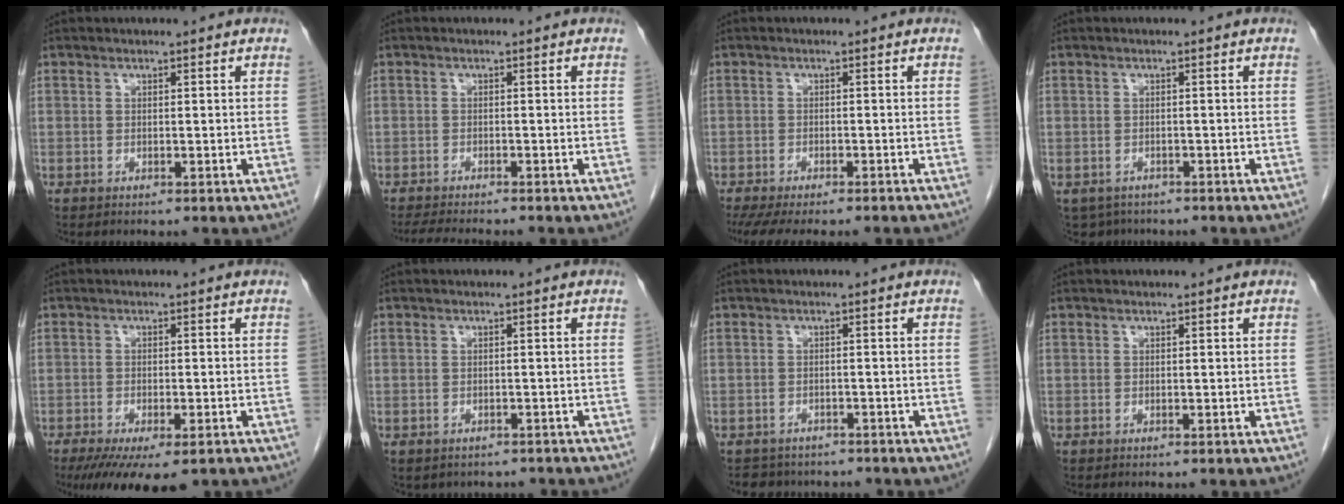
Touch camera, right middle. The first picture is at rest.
{"total": 6.6, "force": [-6.0, 0.6, 2.9], "torque": [-0.045, -0.017, -0.092]}
{"total": 13.1, "force": [-11.2, 2.5, 6.2], "torque": [-0.102, -0.016, -0.146]}
{"total": 4.0, "force": [-3.1, 2.5, 0.4], "torque": [0.001, 0.001, -0.045]}
{"total": 10.1, "force": [-7.1, 2.8, 6.7], "torque": [-0.101, -0.019, -0.105]}
{"total": 4.2, "force": [-3.5, 2.2, 0.7], "torque": [-0.006, 0.011, -0.038]}
{"total": 6.0, "force": [-5.3, 2.6, 0.9], "torque": [-0.014, 0.001, -0.067]}
{"total": 0.0}